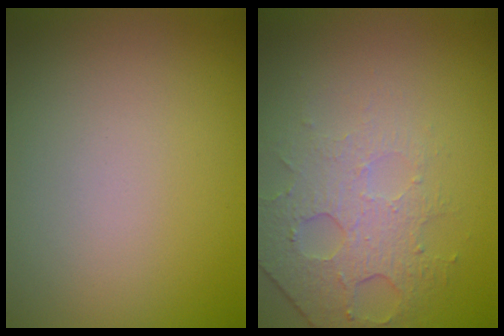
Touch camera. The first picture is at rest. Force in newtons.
{"total": 4.5, "press": 2.9, "slide": 3.5}